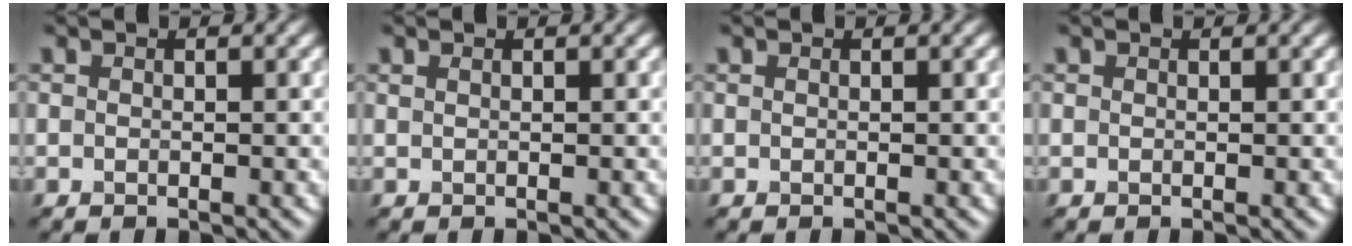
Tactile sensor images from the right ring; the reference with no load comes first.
{"total": 0.7, "force": [-0.2, -0.6, -0.4], "torque": [-0.004, -0.006, 0.011]}
{"total": 0.0}
{"total": 0.0}